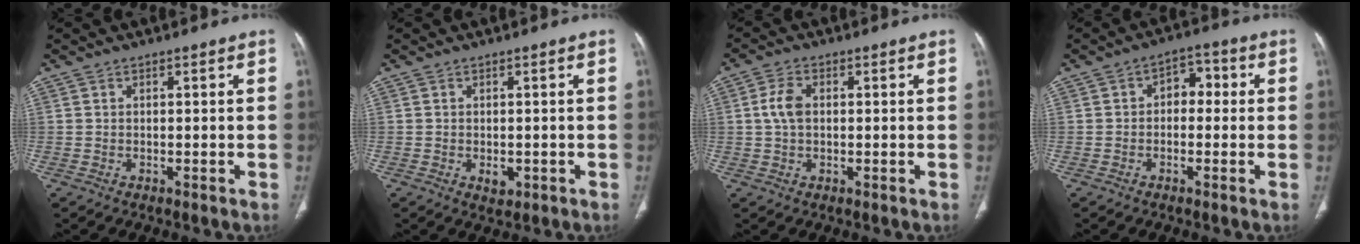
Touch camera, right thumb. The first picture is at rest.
{"total": 2.0, "force": [-0.6, 1.3, 1.4], "torque": [-0.012, -0.001, -0.004]}
{"total": 4.4, "force": [0.5, 2.8, 3.4], "torque": [-0.075, 0.007, 0.006]}
{"total": 5.1, "force": [0.2, 3.5, 3.7], "torque": [-0.026, 0.020, -0.009]}